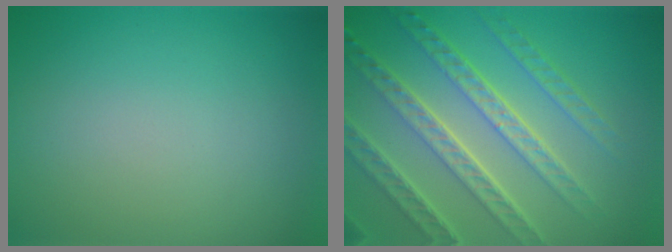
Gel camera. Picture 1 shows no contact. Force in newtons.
{"total": 8.3, "press": 5.8, "slide": 5.9}